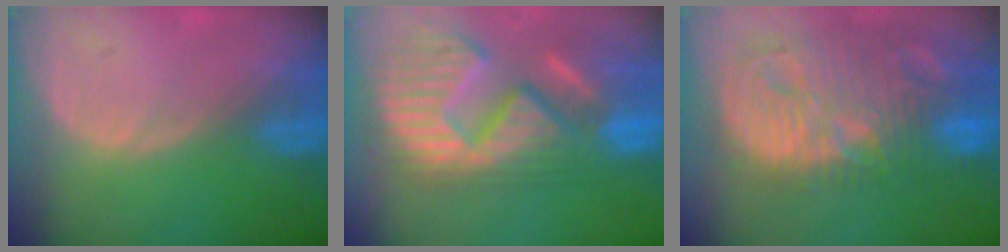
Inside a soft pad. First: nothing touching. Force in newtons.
{"total": 15.3, "press": 12.7, "slide": 8.4}
{"total": 14.7, "press": 12.7, "slide": 7.3}